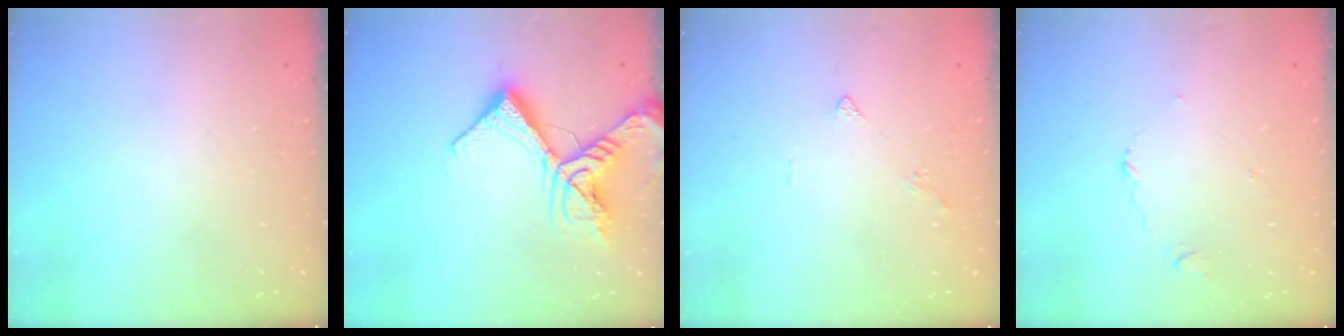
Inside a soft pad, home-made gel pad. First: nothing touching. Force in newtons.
{"total": 15.4, "press": 15.3, "slide": 1.8}
{"total": 2.0, "press": 1.9, "slide": 0.6}
{"total": 3.3, "press": 3.2, "slide": 0.4}